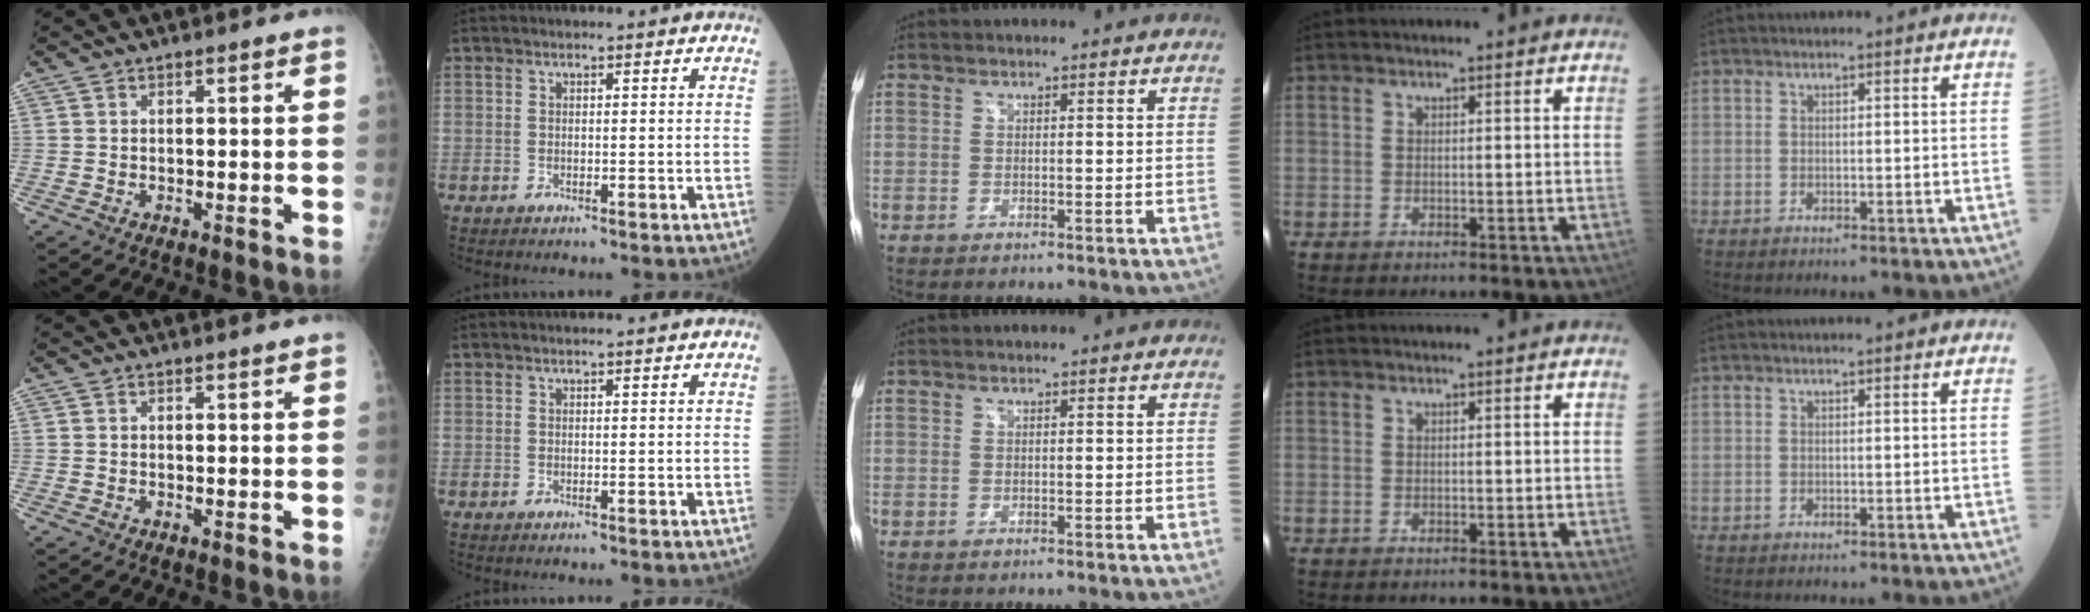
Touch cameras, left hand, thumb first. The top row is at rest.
{"thumb": {"total": 1.4, "force": [1.3, 0.0, 0.3], "torque": [-0.002, -0.005, 0.016]}, "index": {"total": 2.0, "force": [1.9, -0.1, 0.7], "torque": [-0.008, 0.012, 0.025]}}